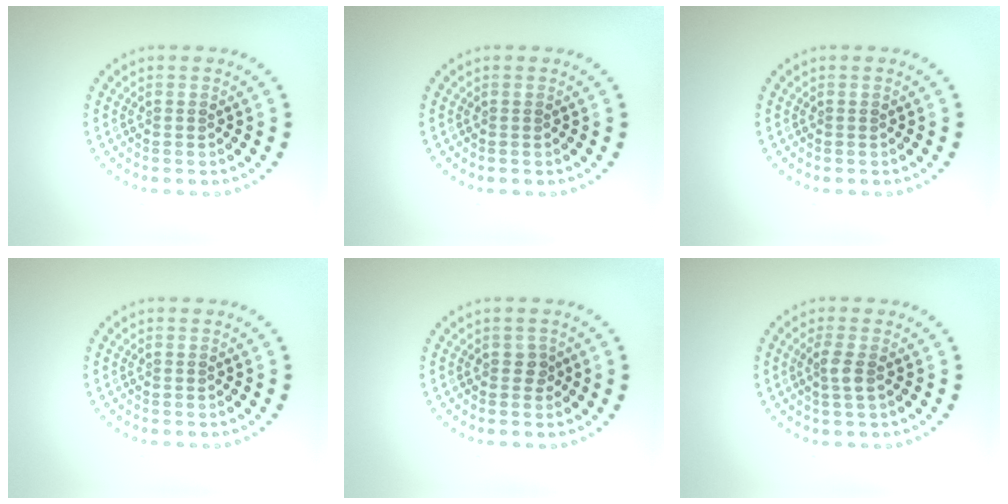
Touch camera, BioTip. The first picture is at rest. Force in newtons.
{"total": 0.0}
{"total": 0.0}
{"total": 0.0}
{"total": 1.0, "press": 0.9, "slide": 0.4}
{"total": 1.7, "press": 1.5, "slide": 0.7}